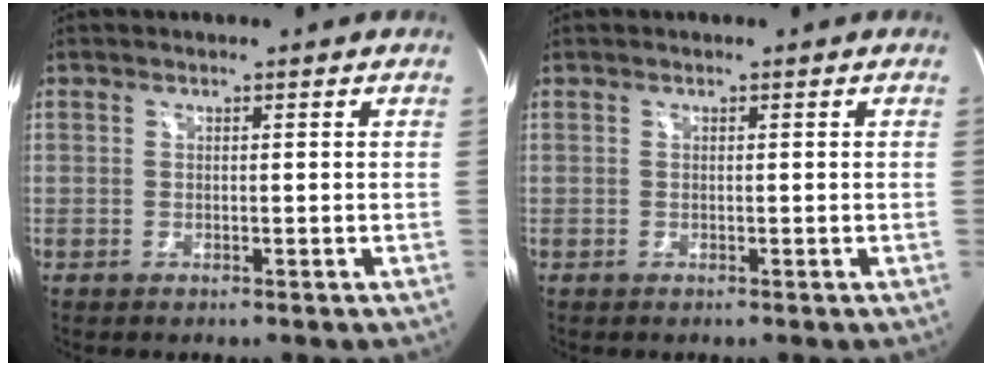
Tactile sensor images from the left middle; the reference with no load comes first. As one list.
[{"total": 0.0}]